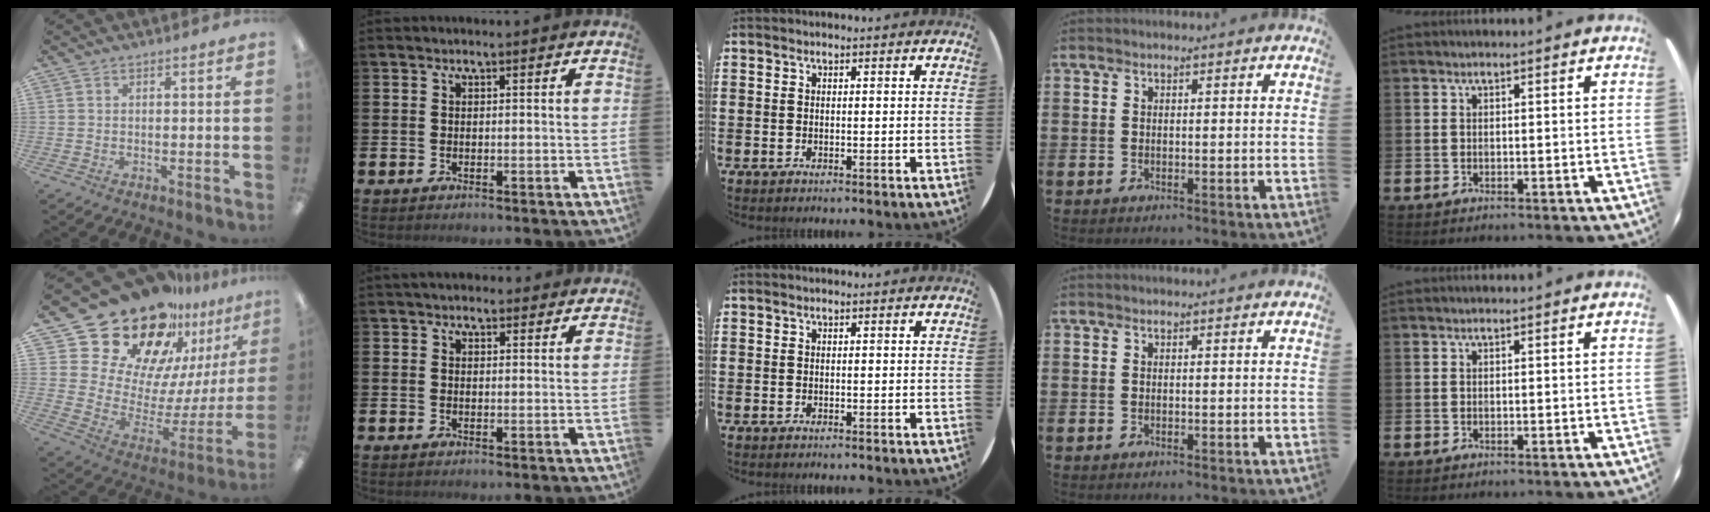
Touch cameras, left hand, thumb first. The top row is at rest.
{"thumb": {"total": 30.0, "force": [22.6, 14.9, 12.8], "torque": [-0.230, -0.176, 0.431]}, "index": {"total": 2.3, "force": [2.1, 0.9, 0.3], "torque": [0.002, -0.005, 0.036]}}